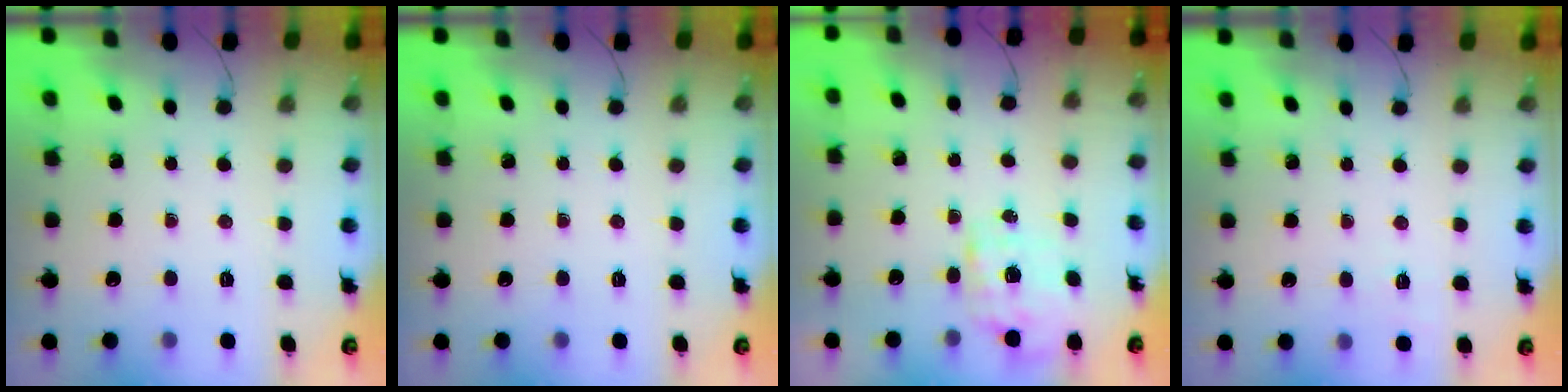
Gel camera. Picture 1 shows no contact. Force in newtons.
{"total": 0.0}
{"total": 1.8, "press": 1.8, "slide": 0.5}
{"total": 2.7, "press": 2.1, "slide": 1.7}